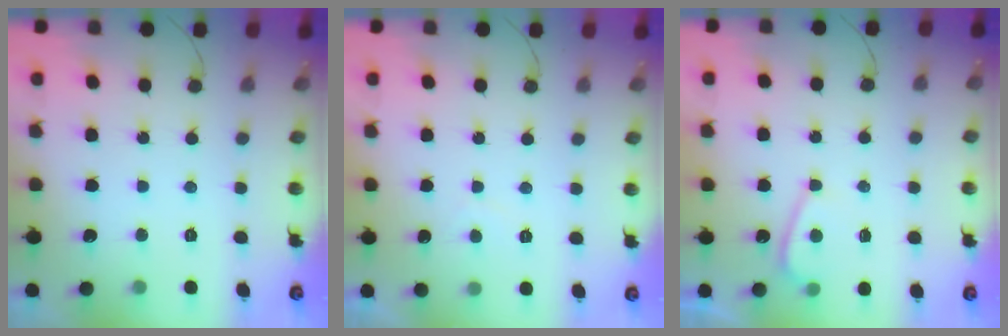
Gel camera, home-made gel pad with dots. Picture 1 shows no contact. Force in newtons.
{"total": 0.6, "press": 0.0, "slide": 0.6}
{"total": 4.1, "press": 4.1, "slide": 0.5}